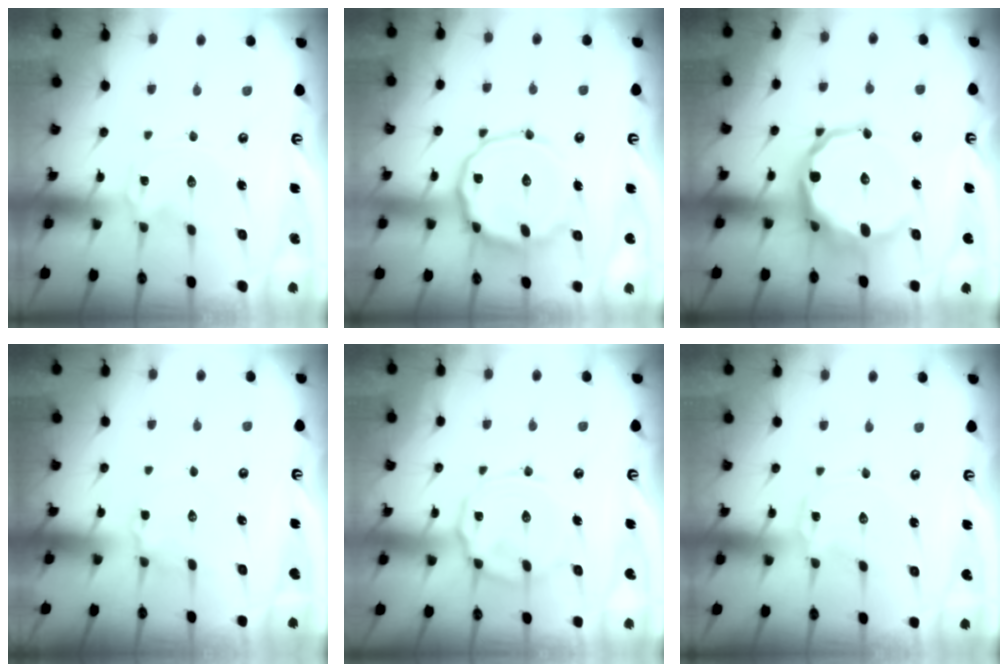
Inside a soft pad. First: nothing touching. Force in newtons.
{"total": 17.1, "press": 17.1, "slide": 1.2}
{"total": 14.2, "press": 13.4, "slide": 4.6}
{"total": 4.1, "press": 4.1, "slide": 0.9}
{"total": 9.3, "press": 9.3, "slide": 0.9}
{"total": 0.6, "press": 0.6, "slide": 0.1}